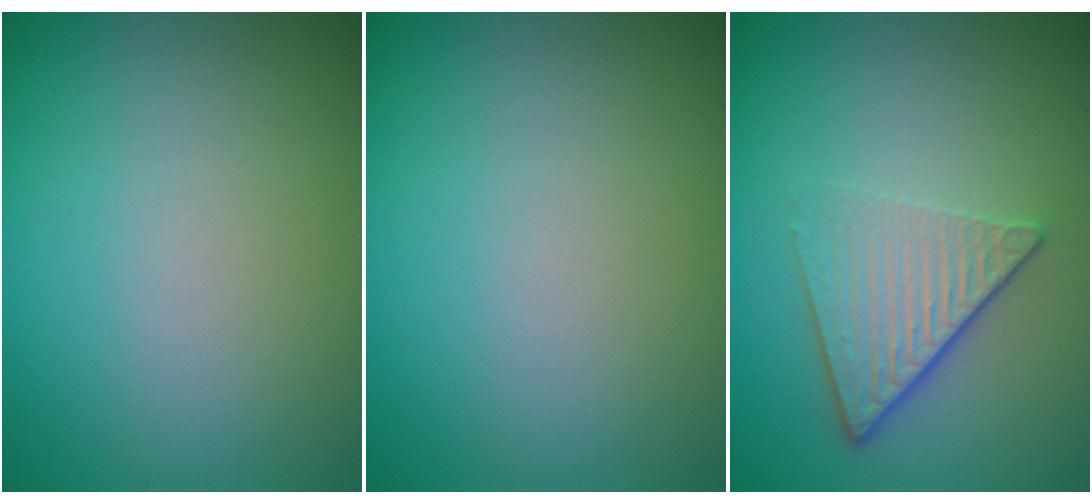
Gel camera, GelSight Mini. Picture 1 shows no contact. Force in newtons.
{"total": 0.0}
{"total": 4.7, "press": 3.0, "slide": 3.7}